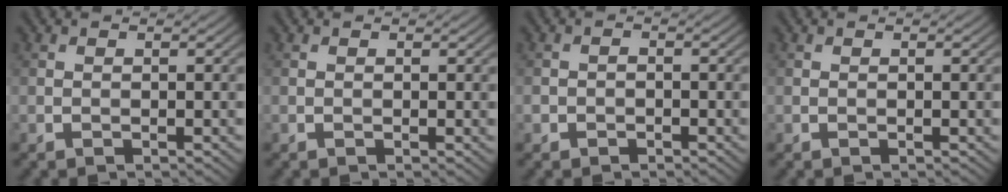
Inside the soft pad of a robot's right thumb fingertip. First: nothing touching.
{"total": 0.0}
{"total": 1.5, "force": [-0.9, 1.1, 0.5], "torque": [-0.008, -0.001, -0.020]}
{"total": 0.0}